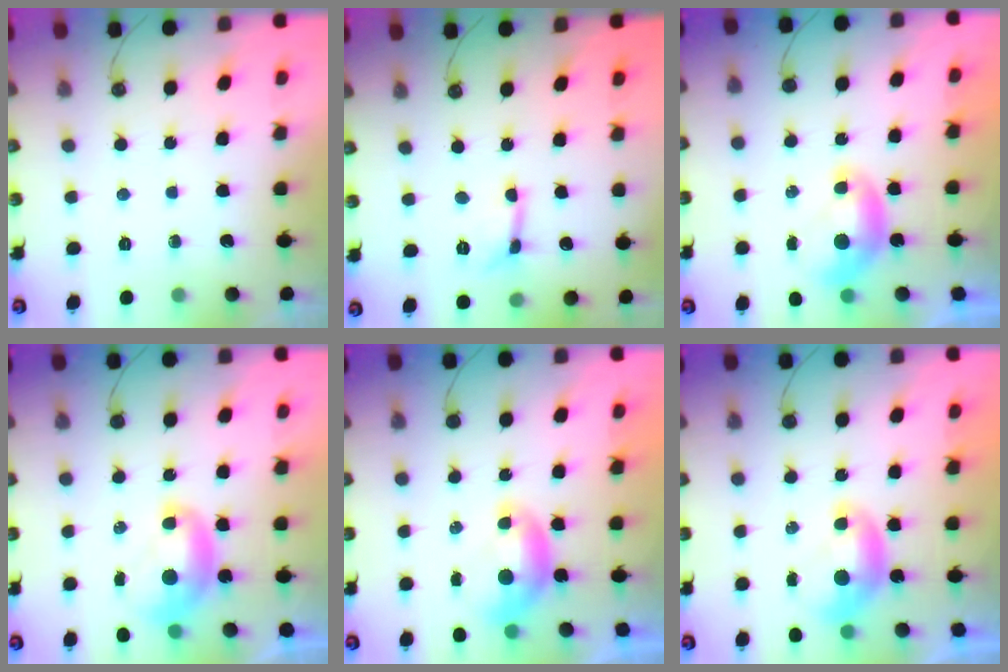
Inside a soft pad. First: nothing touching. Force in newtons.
{"total": 0.0}
{"total": 0.0}
{"total": 2.2, "press": 2.1, "slide": 0.3}
{"total": 0.0}
{"total": 0.0}